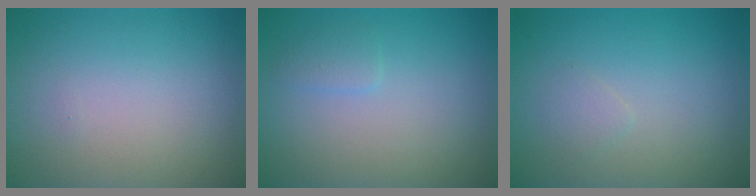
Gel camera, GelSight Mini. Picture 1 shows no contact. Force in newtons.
{"total": 1.0, "press": 1.0, "slide": 0.0}
{"total": 0.8, "press": 0.8, "slide": 0.1}